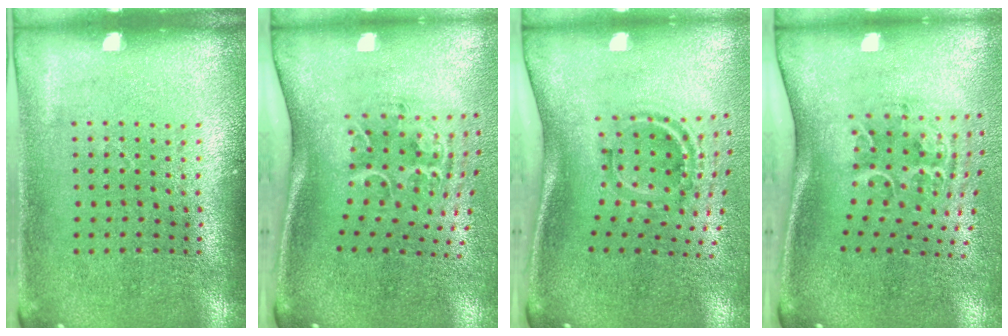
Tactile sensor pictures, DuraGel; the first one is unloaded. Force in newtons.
{"total": 2.2, "press": 1.4, "slide": 1.8}
{"total": 1.9, "press": 1.2, "slide": 1.5}
{"total": 2.3, "press": 1.3, "slide": 1.9}